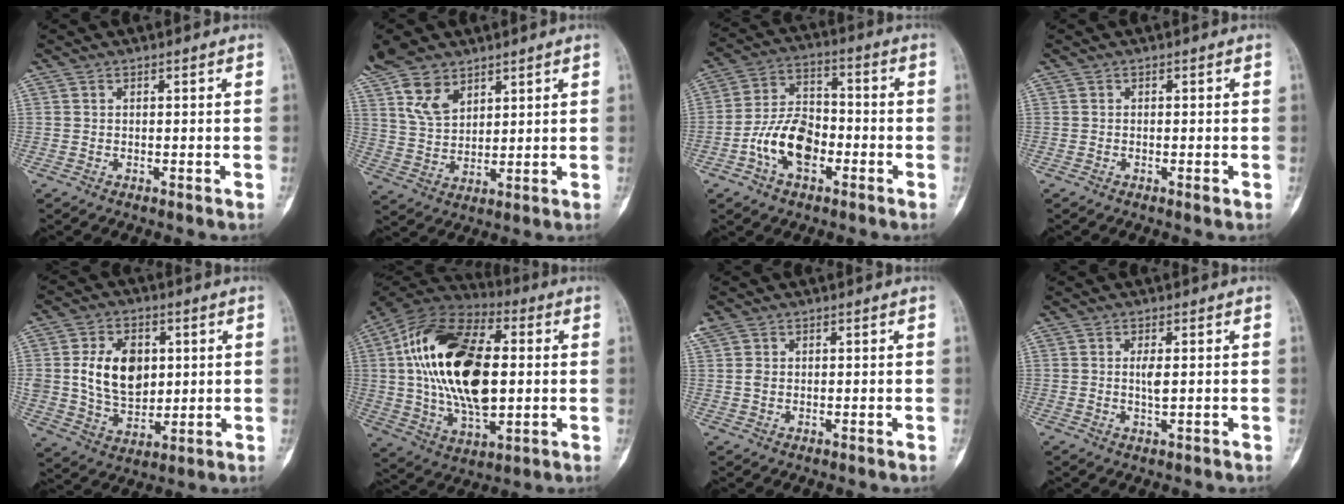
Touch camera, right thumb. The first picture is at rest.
{"total": 9.6, "force": [6.4, 5.4, 4.8], "torque": [-0.079, -0.024, 0.132]}
{"total": 11.5, "force": [-4.0, 6.9, 8.3], "torque": [-0.139, 0.034, -0.079]}
{"total": 0.6, "force": [-0.3, 0.1, 0.5], "torque": [-0.008, -0.002, -0.008]}
{"total": 13.2, "force": [2.4, 9.2, 9.1], "torque": [-0.126, -0.013, 0.054]}
{"total": 25.8, "force": [2.2, 14.0, 21.6], "torque": [-0.390, 0.001, 0.034]}
{"total": 3.3, "force": [1.1, 2.5, 1.8], "torque": [-0.047, 0.012, 0.032]}
{"total": 2.3, "force": [0.1, 0.5, 2.2], "torque": [-0.043, -0.004, 0.003]}